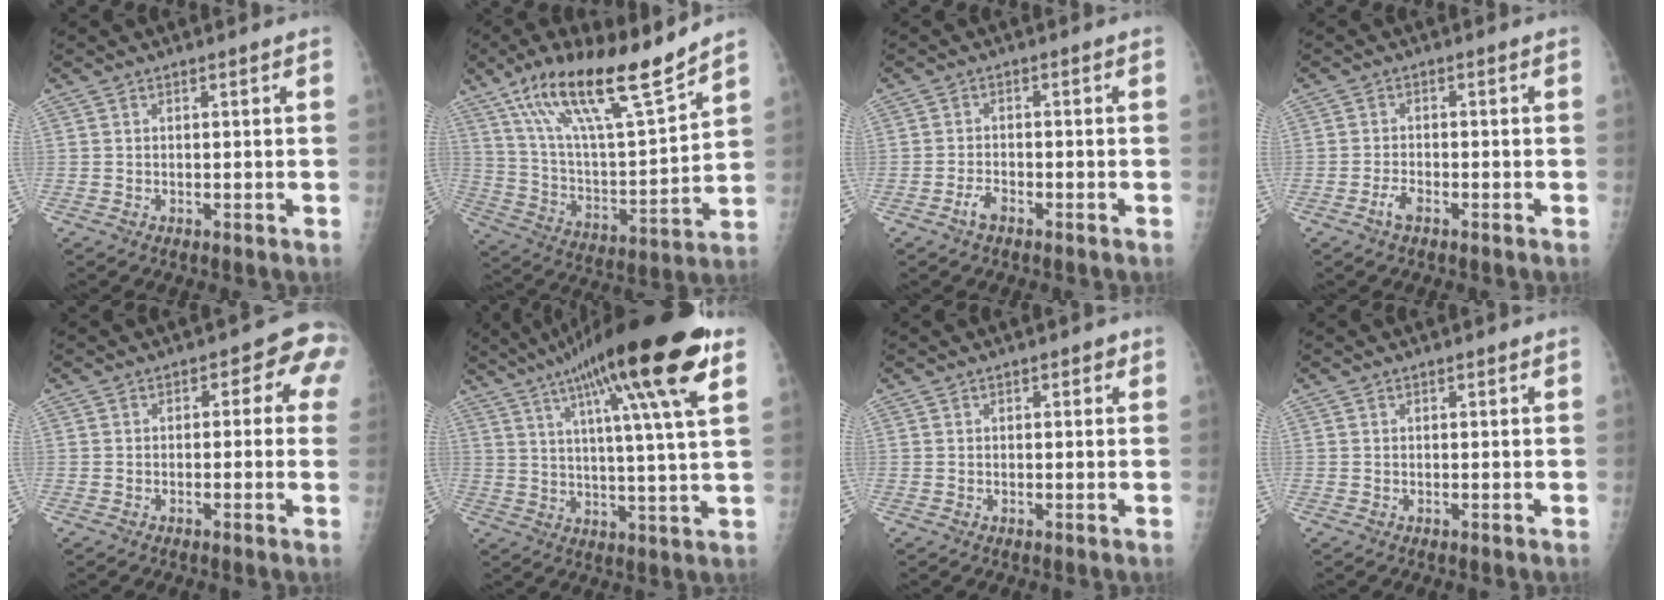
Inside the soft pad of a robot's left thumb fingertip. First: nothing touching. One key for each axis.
{"total": 20.7, "fx": 14.7, "fy": 3.7, "fz": 14.1, "tx": -0.227, "ty": -0.062, "tz": 0.266}
{"total": 2.3, "fx": -1.6, "fy": 0.9, "fz": 1.4, "tx": -0.032, "ty": 0.011, "tz": -0.031}
{"total": 2.3, "fx": -1.5, "fy": 0.9, "fz": 1.6, "tx": -0.037, "ty": 0.010, "tz": -0.029}
{"total": 5.4, "fx": 1.1, "fy": 3.4, "fz": 4.1, "tx": 0.001, "ty": 0.013, "tz": -0.004}
{"total": 22.7, "fx": 11.6, "fy": 2.8, "fz": 19.3, "tx": -0.304, "ty": -0.014, "tz": 0.176}
{"total": 1.6, "fx": 0.9, "fy": 0.9, "fz": 1.0, "tx": -0.002, "ty": -0.001, "tz": 0.009}
{"total": 0.6, "fx": 0.5, "fy": 0.3, "fz": 0.4, "tx": -0.004, "ty": -0.001, "tz": 0.005}